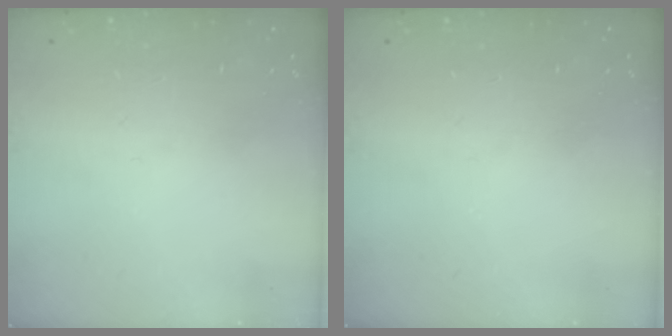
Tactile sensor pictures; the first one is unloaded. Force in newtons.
{"total": 0.0}